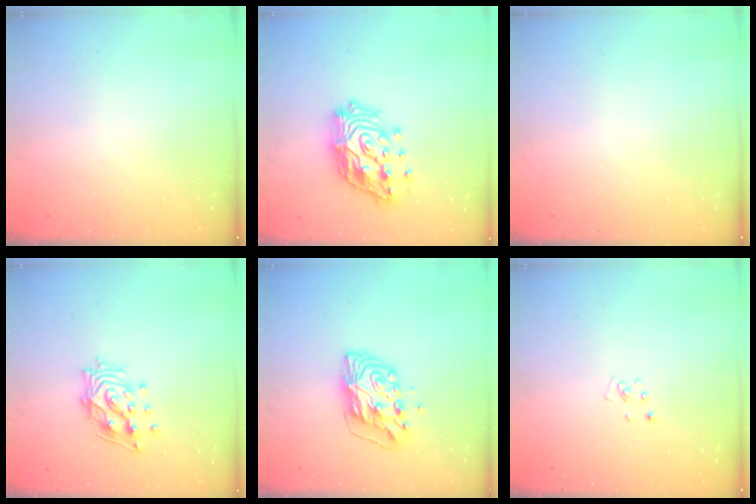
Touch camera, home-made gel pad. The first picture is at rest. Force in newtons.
{"total": 19.6, "press": 19.5, "slide": 2.3}
{"total": 0.0}
{"total": 12.9, "press": 12.8, "slide": 1.2}
{"total": 9.3, "press": 9.3, "slide": 0.8}
{"total": 2.2, "press": 2.2, "slide": 0.2}